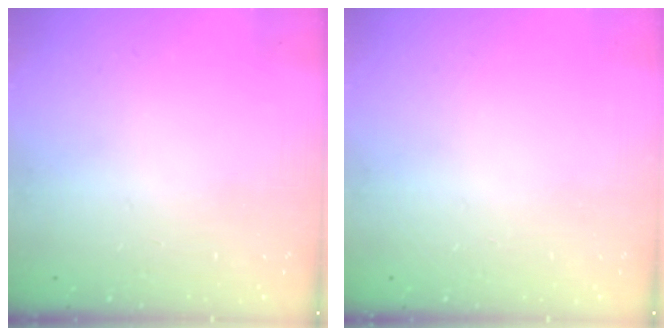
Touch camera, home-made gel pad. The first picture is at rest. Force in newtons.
{"total": 0.0}